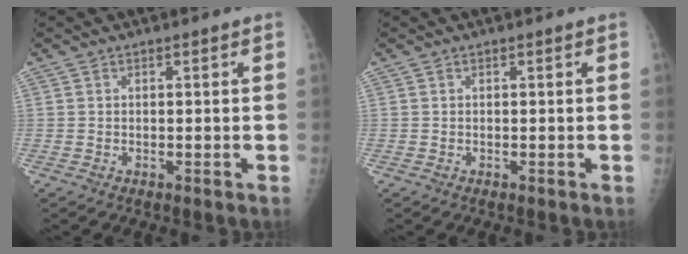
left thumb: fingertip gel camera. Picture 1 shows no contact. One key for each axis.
{"total": 0.0}